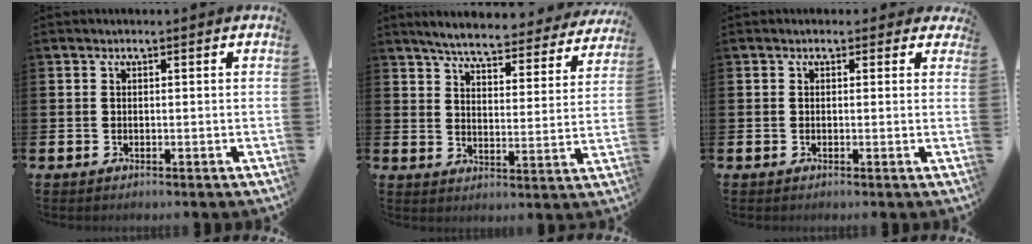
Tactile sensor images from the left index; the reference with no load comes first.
{"total": 5.7, "force": [5.4, 0.5, 1.6], "torque": [-0.052, -0.039, 0.089]}
{"total": 0.9, "force": [0.3, 0.8, 0.3], "torque": [-0.005, 0.011, 0.003]}